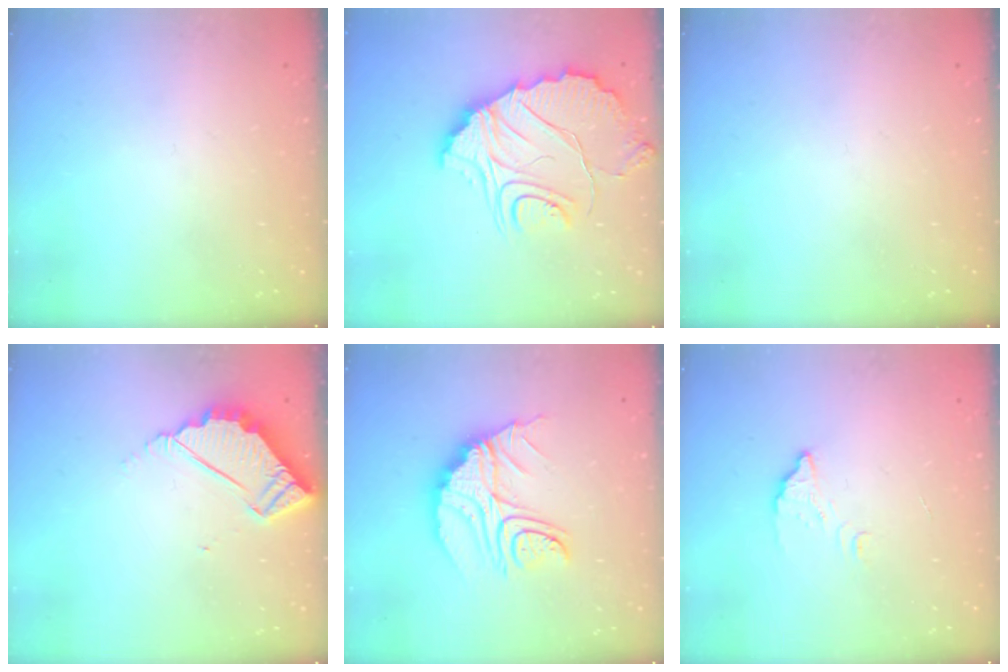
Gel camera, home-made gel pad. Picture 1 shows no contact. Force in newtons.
{"total": 13.3, "press": 13.3, "slide": 1.1}
{"total": 0.0}
{"total": 4.6, "press": 4.6, "slide": 0.1}
{"total": 17.2, "press": 17.1, "slide": 1.5}
{"total": 2.7, "press": 2.7, "slide": 0.2}